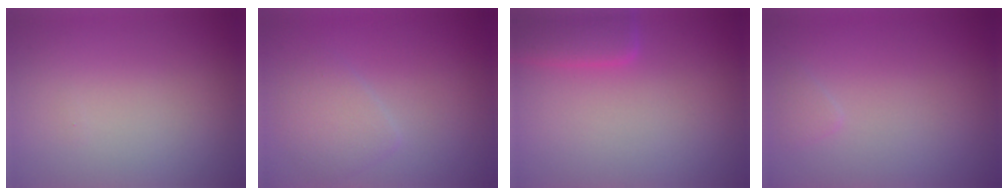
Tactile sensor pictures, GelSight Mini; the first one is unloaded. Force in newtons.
{"total": 2.4, "press": 2.4, "slide": 0.1}
{"total": 2.9, "press": 2.9, "slide": 0.2}
{"total": 0.6, "press": 0.6, "slide": 0.0}